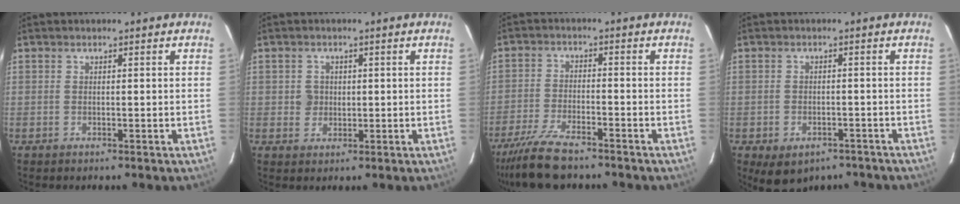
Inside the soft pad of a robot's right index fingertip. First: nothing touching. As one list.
[{"total": 2.8, "force": [0.3, 2.8, 0.5], "torque": [-0.002, 0.008, 0.004]}, {"total": 10.3, "force": [-8.7, 2.2, 5.1], "torque": [-0.128, -0.026, -0.158]}, {"total": 8.0, "force": [-5.3, 4.7, 3.6], "torque": [-0.072, -0.007, -0.060]}]